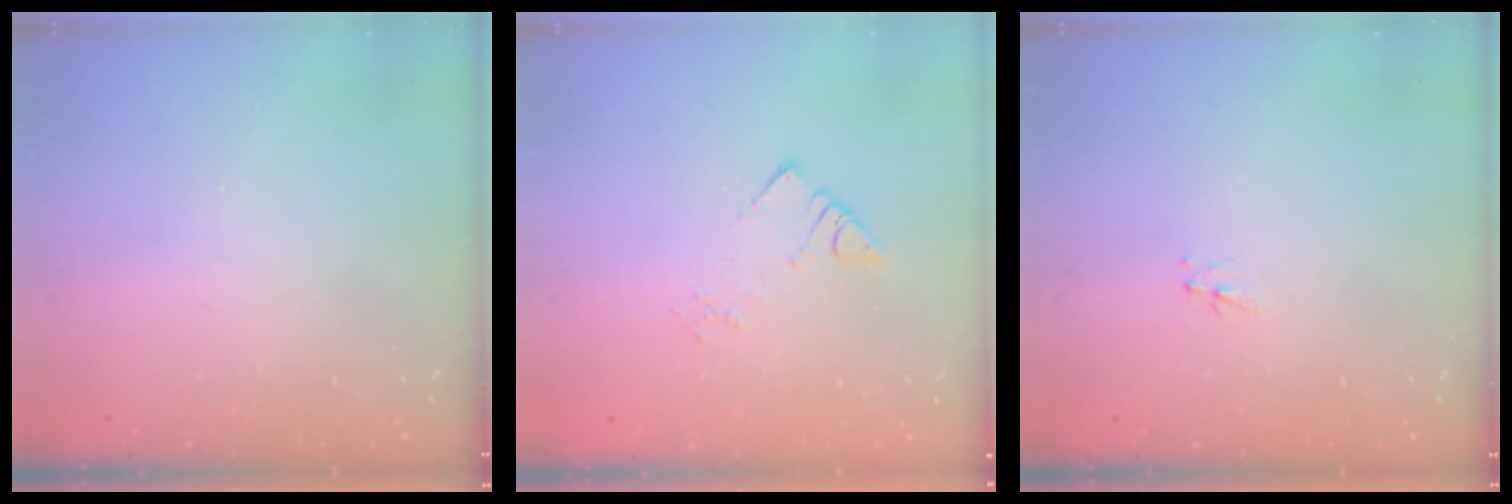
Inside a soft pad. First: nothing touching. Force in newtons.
{"total": 3.3, "press": 3.3, "slide": 0.2}
{"total": 3.0, "press": 3.0, "slide": 0.3}